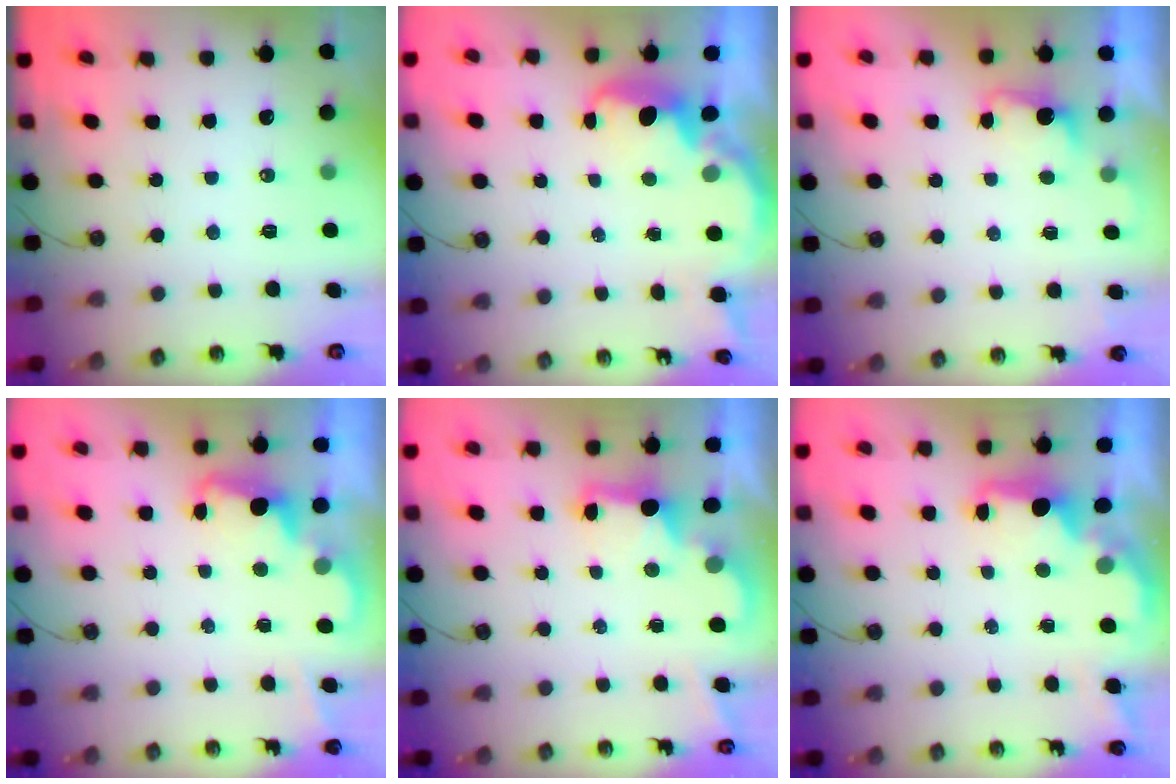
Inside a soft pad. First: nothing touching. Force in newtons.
{"total": 3.8, "press": 3.8, "slide": 0.4}
{"total": 1.9, "press": 1.6, "slide": 0.9}
{"total": 2.3, "press": 2.3, "slide": 0.5}
{"total": 2.1, "press": 2.1, "slide": 0.5}
{"total": 1.8, "press": 1.7, "slide": 0.6}